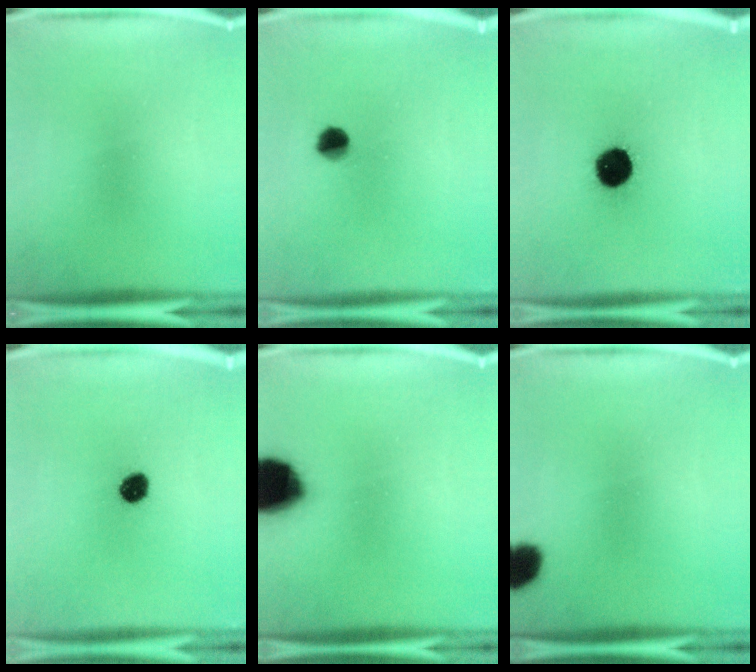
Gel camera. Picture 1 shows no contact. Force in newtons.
{"total": 4.1}
{"total": 12.6}
{"total": 5.5}
{"total": 17.6}
{"total": 5.7}